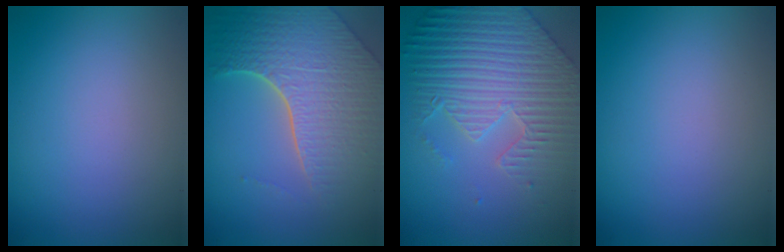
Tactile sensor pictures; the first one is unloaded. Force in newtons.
{"total": 7.9, "press": 5.7, "slide": 5.5}
{"total": 6.7, "press": 5.7, "slide": 3.6}
{"total": 0.0}